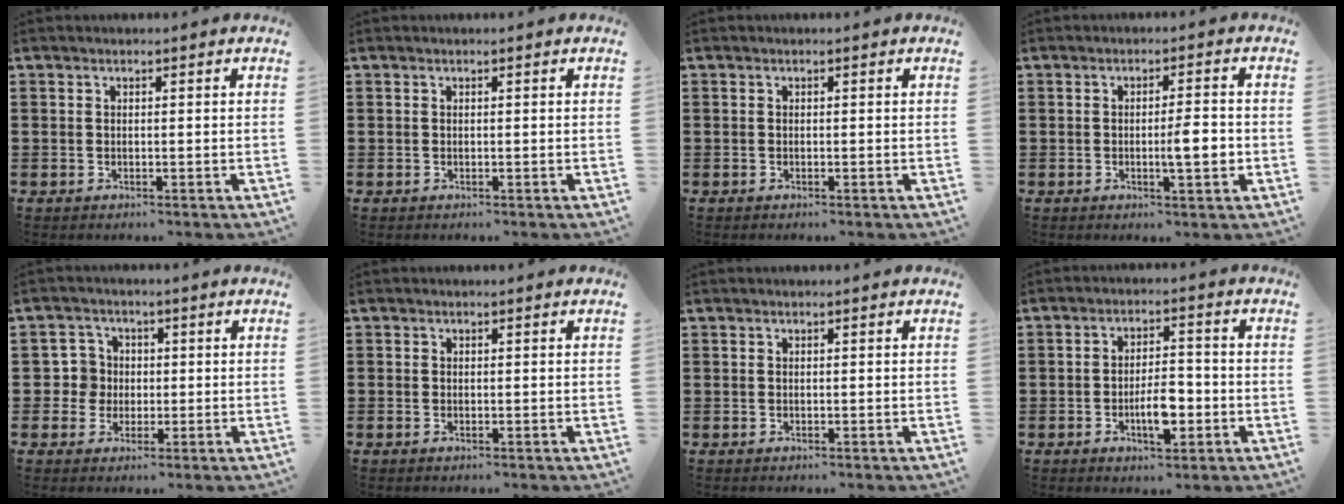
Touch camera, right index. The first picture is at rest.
{"total": 0.0}
{"total": 0.0}
{"total": 4.2, "force": [-0.6, 0.6, 4.1], "torque": [-0.062, -0.004, -0.013]}
{"total": 4.2, "force": [-0.3, 4.2, 0.7], "torque": [-0.032, 0.012, -0.006]}
{"total": 0.0}
{"total": 0.0}
{"total": 6.1, "force": [-2.1, 2.4, 5.2], "torque": [-0.101, 0.005, -0.039]}